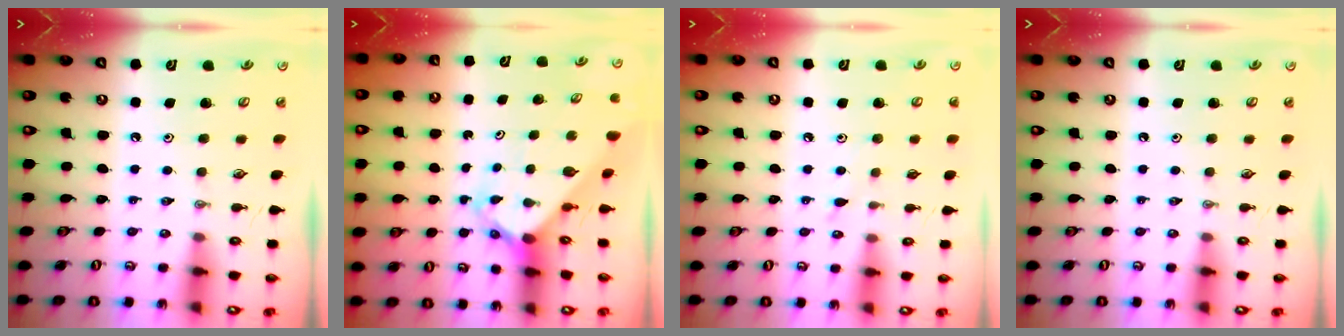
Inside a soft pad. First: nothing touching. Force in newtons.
{"total": 2.5, "press": 2.5, "slide": 0.2}
{"total": 5.2, "press": 5.2, "slide": 0.6}
{"total": 0.0}